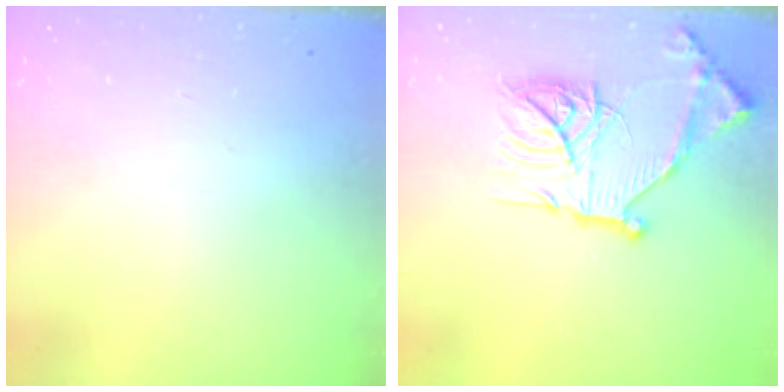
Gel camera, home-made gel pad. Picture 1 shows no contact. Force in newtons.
{"total": 20.2, "press": 20.1, "slide": 1.9}